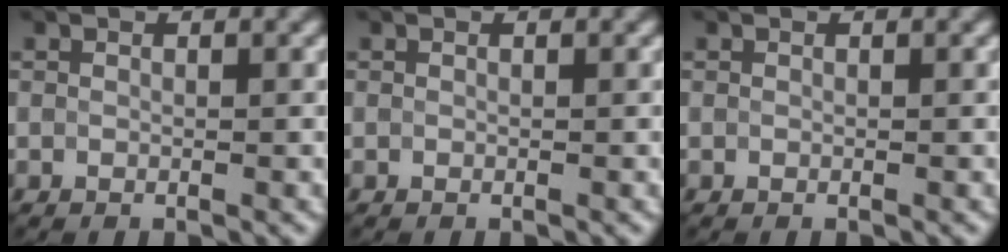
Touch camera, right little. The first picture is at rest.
{"total": 0.0}
{"total": 0.0}